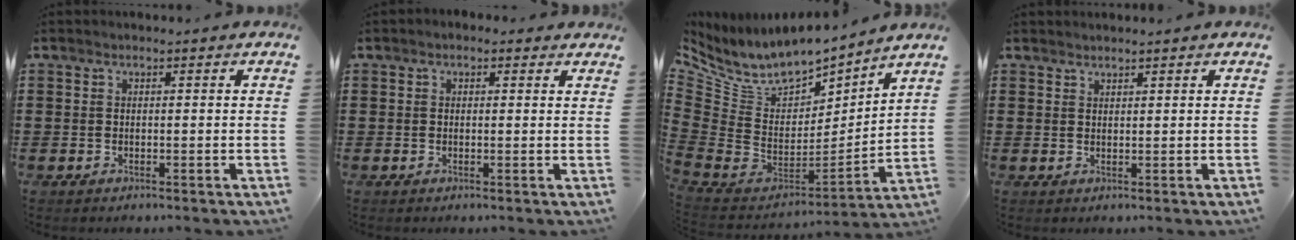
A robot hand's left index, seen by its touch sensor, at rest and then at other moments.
{"total": 1.0, "force": [0.3, 0.7, 0.5], "torque": [-0.012, 0.007, 0.005]}
{"total": 7.2, "force": [5.9, 3.4, 2.3], "torque": [-0.082, -0.053, 0.106]}
{"total": 1.2, "force": [1.2, 0.0, 0.0], "torque": [-0.003, -0.002, 0.025]}